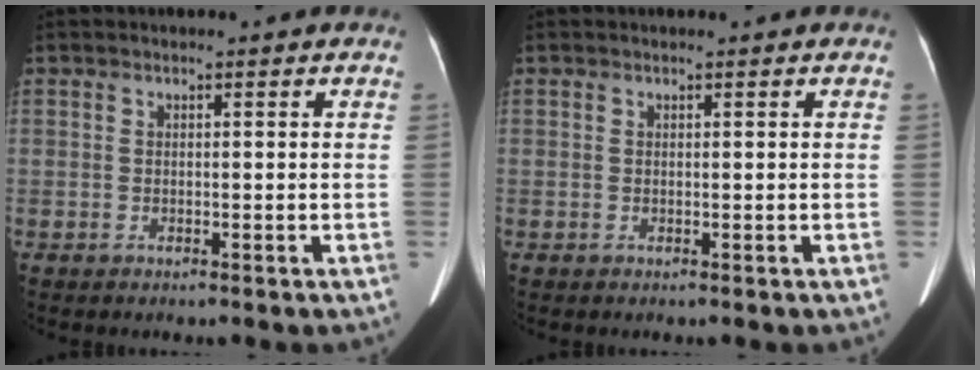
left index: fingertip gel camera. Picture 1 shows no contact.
{"total": 0.0}